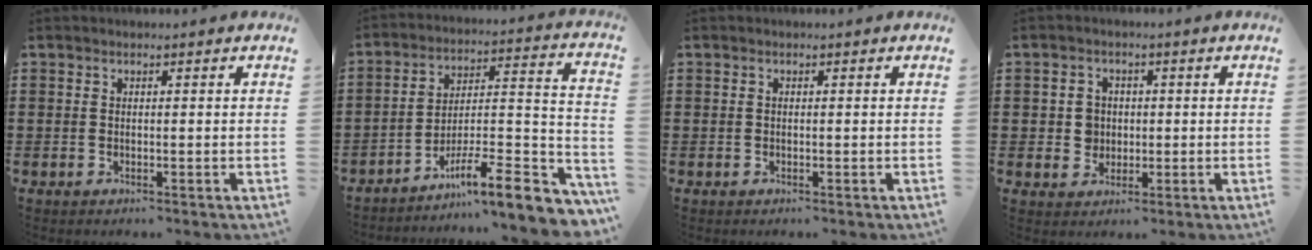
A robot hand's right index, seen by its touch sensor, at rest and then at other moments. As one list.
[{"total": 10.1, "force": [-7.1, 1.9, 7.0], "torque": [-0.100, 0.011, -0.132]}, {"total": 0.0}, {"total": 3.6, "force": [0.0, 3.3, 1.2], "torque": [-0.037, 0.010, -0.003]}]